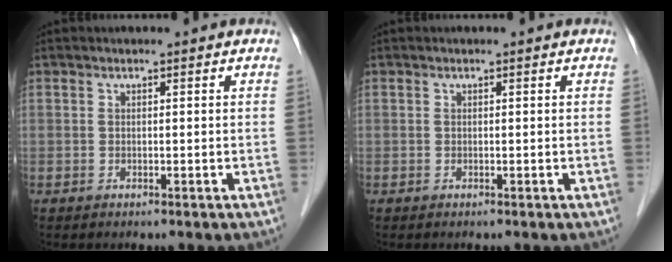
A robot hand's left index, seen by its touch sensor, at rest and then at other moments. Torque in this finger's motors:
{"motor_torque": [0.01, 0.01, 0.00, 0.00]}